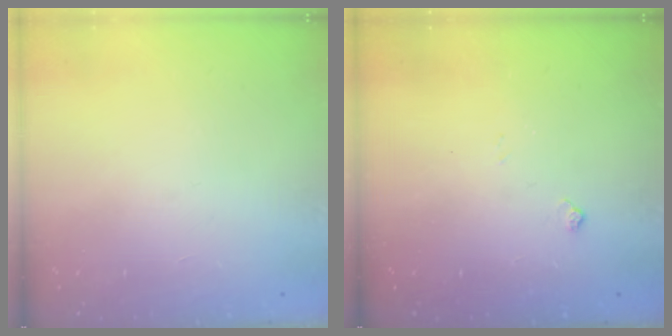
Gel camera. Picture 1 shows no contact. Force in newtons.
{"total": 2.5, "press": 2.4, "slide": 0.4}